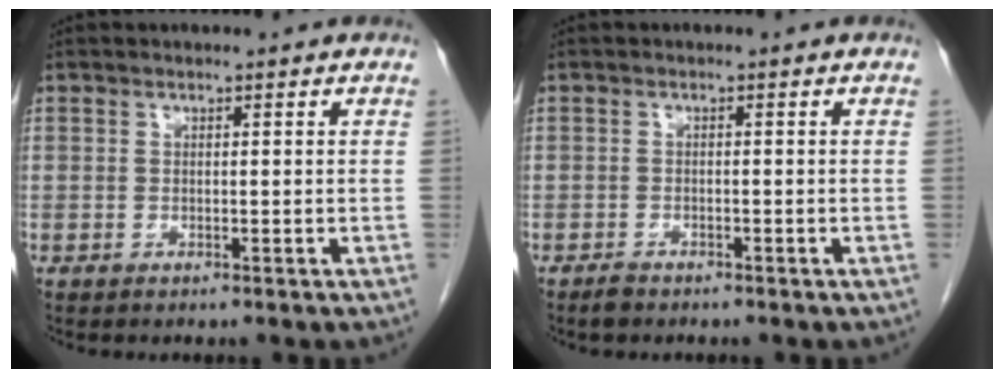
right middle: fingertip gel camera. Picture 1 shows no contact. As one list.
[{"total": 1.4, "force": [-1.2, 0.6, 0.5], "torque": [-0.013, -0.001, -0.017]}]